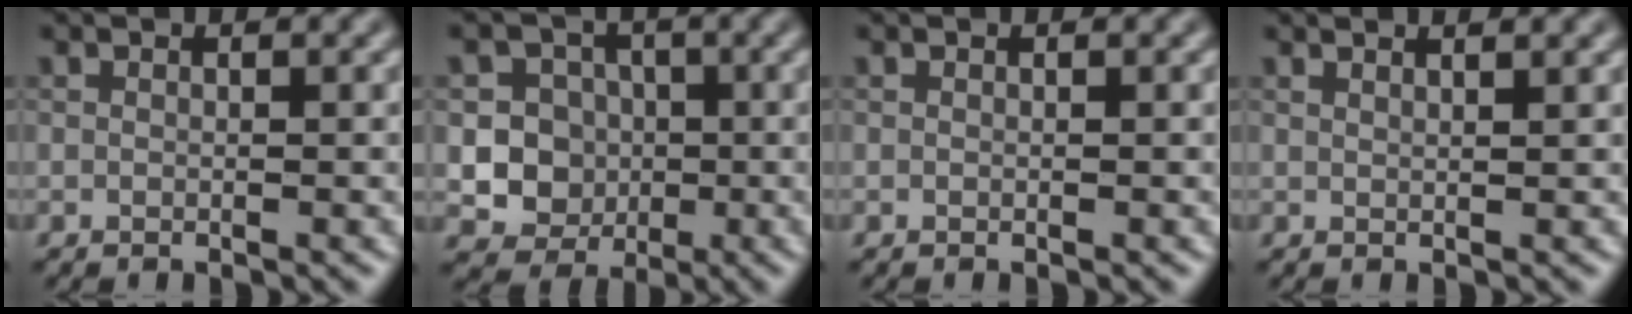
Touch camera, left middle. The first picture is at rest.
{"total": 6.8, "force": [-0.4, 6.5, 2.0], "torque": [-0.020, 0.025, -0.028]}
{"total": 0.0}
{"total": 2.3, "force": [1.7, 0.8, 1.2], "torque": [0.003, 0.003, 0.004]}